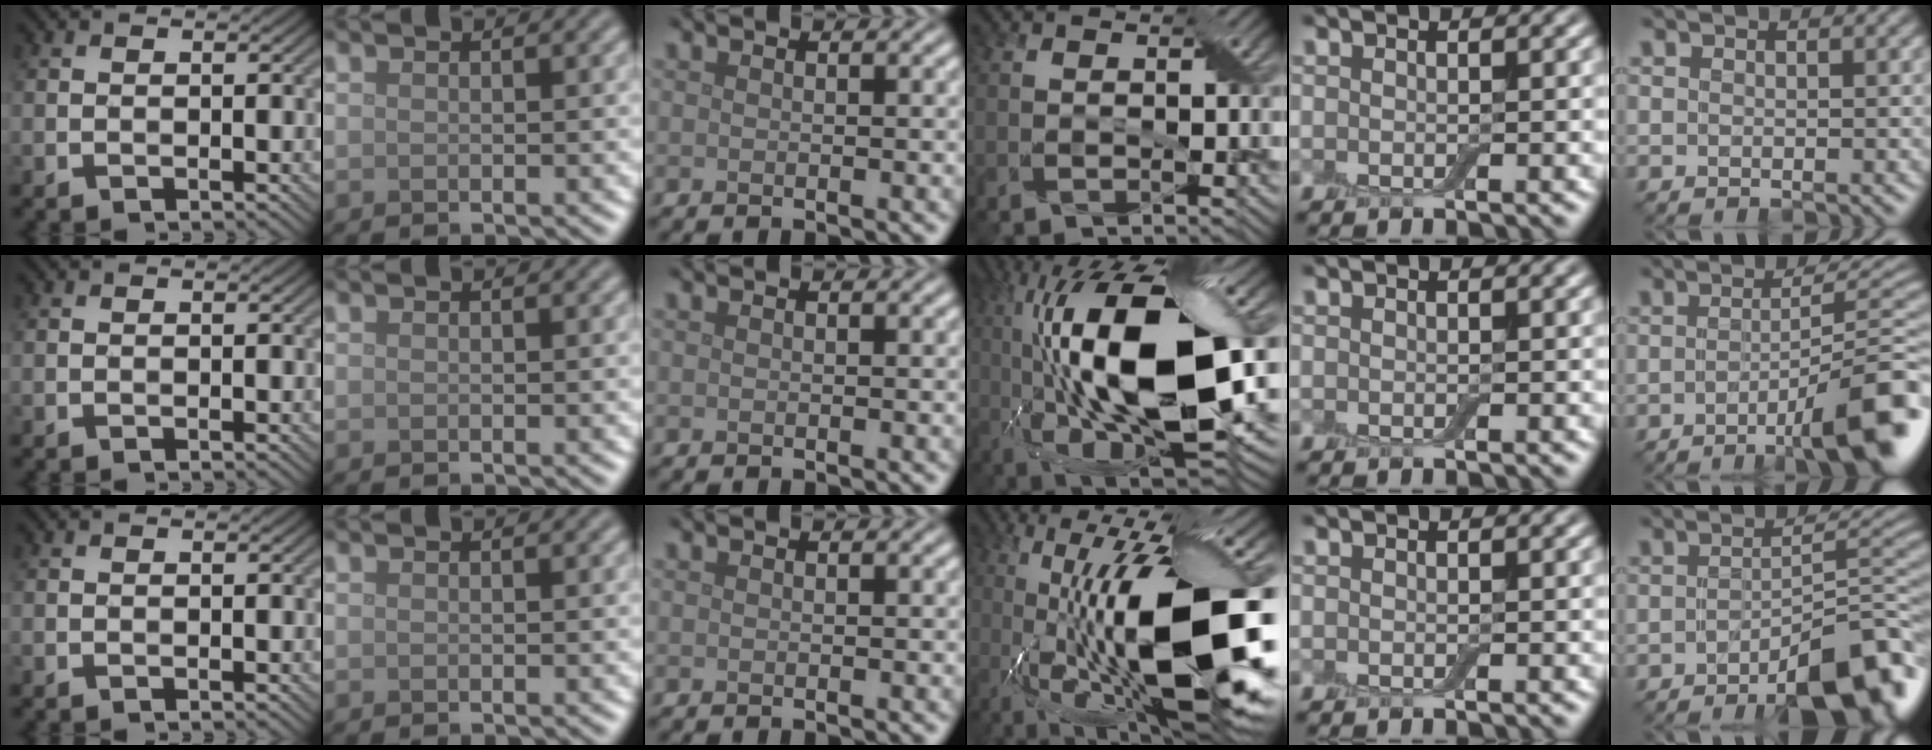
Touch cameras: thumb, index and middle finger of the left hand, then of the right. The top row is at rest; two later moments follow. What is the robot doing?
{"motion": "close", "object": "airpods case & airpods"}